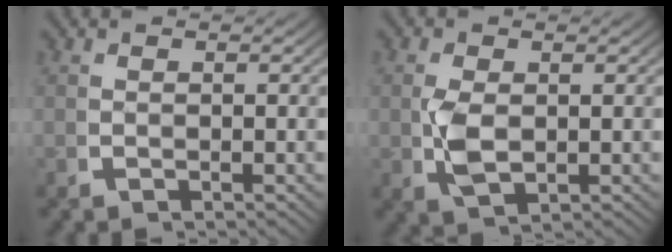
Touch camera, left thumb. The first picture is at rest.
{"total": 3.1, "force": [0.1, 1.9, 2.4], "torque": [-0.066, -0.015, 0.015]}